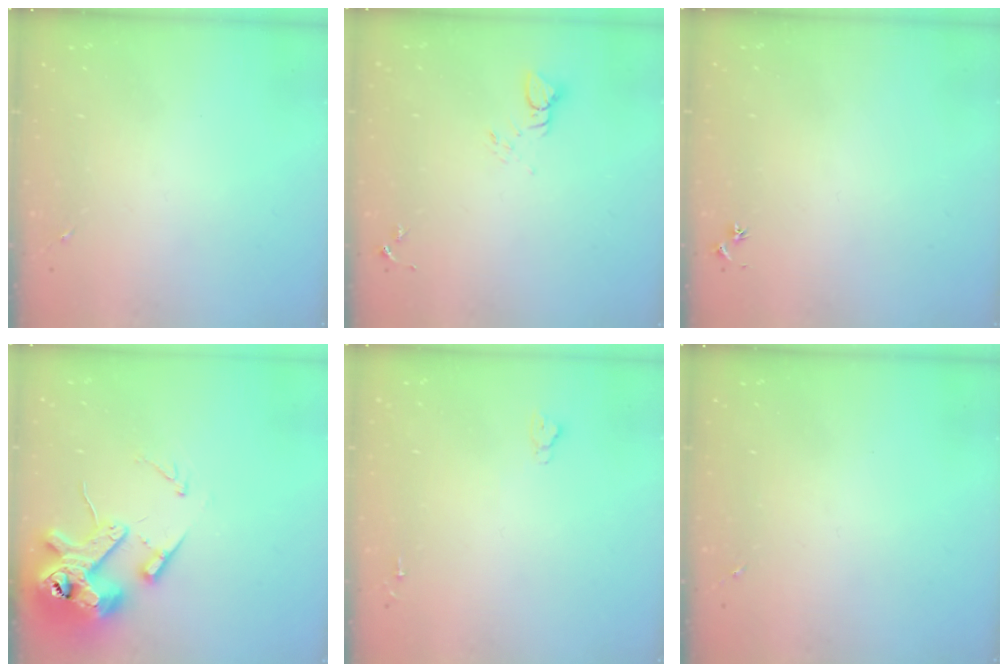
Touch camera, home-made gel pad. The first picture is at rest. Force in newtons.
{"total": 4.0, "press": 4.0, "slide": 0.3}
{"total": 2.5, "press": 2.5, "slide": 0.3}
{"total": 16.0, "press": 15.8, "slide": 2.5}
{"total": 2.6, "press": 2.5, "slide": 0.3}
{"total": 0.0}